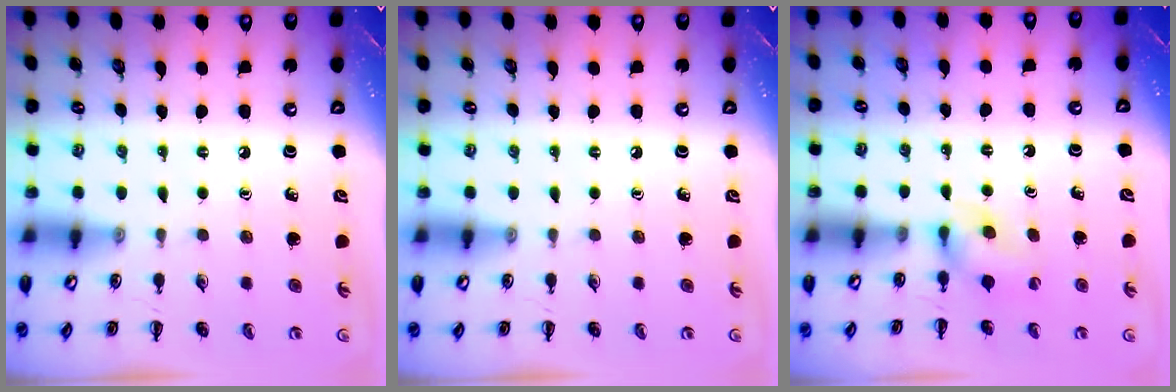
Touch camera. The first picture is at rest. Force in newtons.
{"total": 0.0}
{"total": 6.3, "press": 6.2, "slide": 1.4}